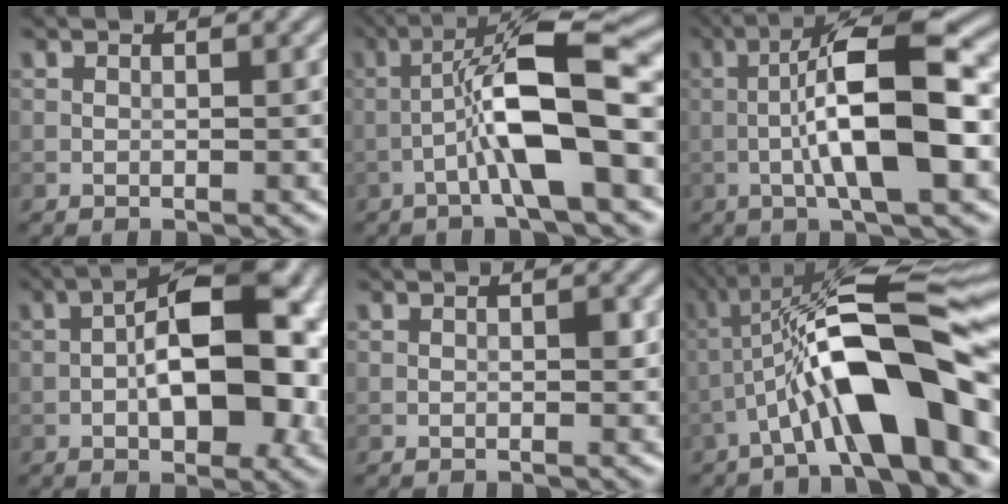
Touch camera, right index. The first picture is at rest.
{"total": 9.2, "force": [-2.3, 1.6, 8.8], "torque": [-0.146, 0.023, -0.045]}
{"total": 9.9, "force": [-1.2, 2.3, 9.6], "torque": [-0.159, 0.017, -0.027]}
{"total": 10.5, "force": [-1.0, 4.8, 9.3], "torque": [-0.140, 0.014, -0.020]}
{"total": 0.7, "force": [0.0, 0.4, 0.6], "torque": [-0.006, -0.001, 0.000]}
{"total": 12.1, "force": [-3.8, 2.7, 11.2], "torque": [-0.187, 0.023, -0.068]}